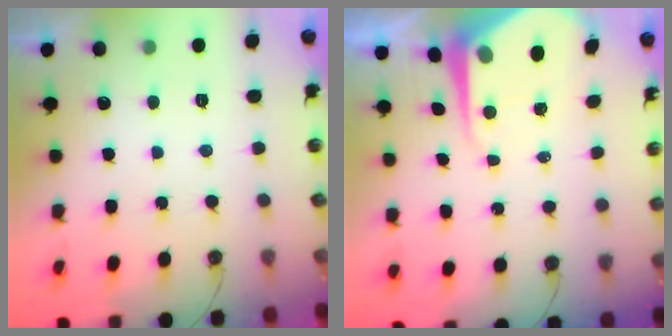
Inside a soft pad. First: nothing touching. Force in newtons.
{"total": 8.0, "press": 7.9, "slide": 0.7}